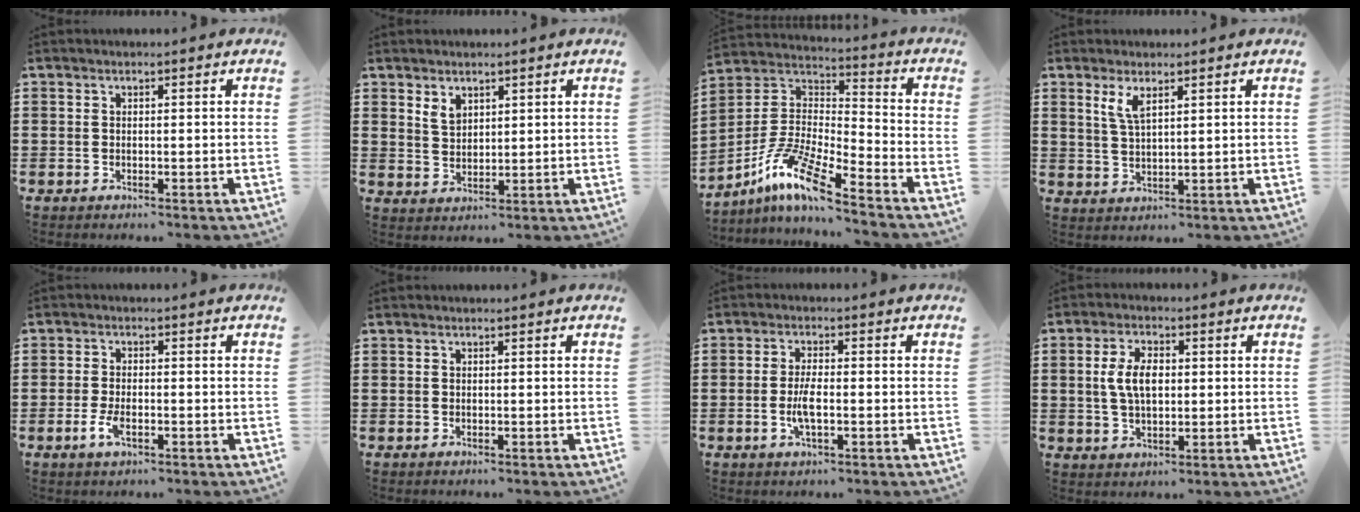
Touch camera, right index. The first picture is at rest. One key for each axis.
{"total": 2.7, "fx": 1.8, "fy": 1.6, "fz": 1.1, "tx": -0.027, "ty": 0.004, "tz": 0.035}
{"total": 10.8, "fx": -8.1, "fy": 1.4, "fz": 7.0, "tx": -0.159, "ty": -0.004, "tz": -0.166}
{"total": 3.4, "fx": 2.0, "fy": 1.0, "fz": 2.5, "tx": -0.055, "ty": 0.003, "tz": 0.035}
{"total": 3.4, "fx": -1.2, "fy": 1.3, "fz": 2.8, "tx": -0.071, "ty": -0.008, "tz": -0.026}
{"total": 0.0}
{"total": 3.8, "fx": -0.9, "fy": 1.1, "fz": 3.6, "tx": -0.075, "ty": -0.002, "tz": -0.019}
{"total": 6.0, "fx": 0.6, "fy": 3.2, "fz": 5.0, "tx": -0.117, "ty": 0.007, "tz": 0.003}